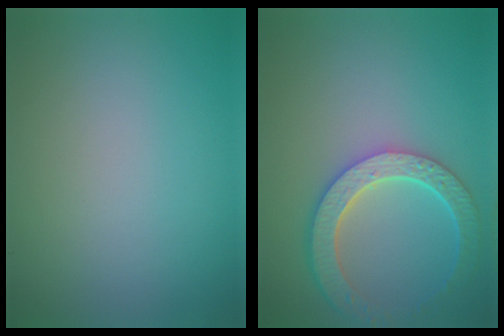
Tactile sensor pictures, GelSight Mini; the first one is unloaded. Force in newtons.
{"total": 5.9, "press": 4.7, "slide": 3.6}